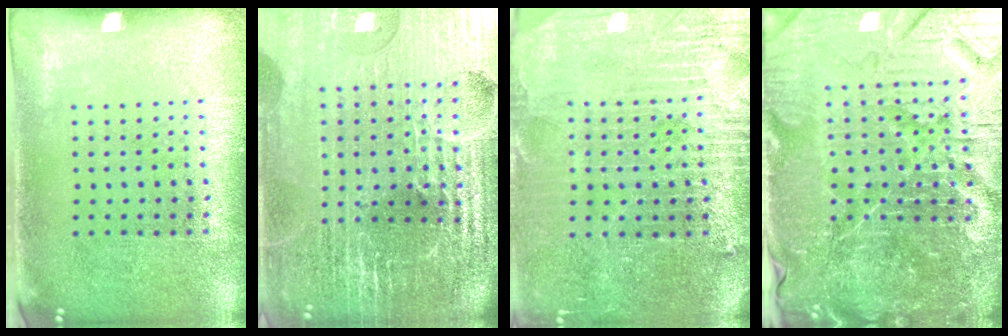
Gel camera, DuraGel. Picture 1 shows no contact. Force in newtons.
{"total": 6.7, "press": 5.8, "slide": 3.2}
{"total": 3.7, "press": 3.5, "slide": 1.4}
{"total": 7.2, "press": 6.4, "slide": 3.3}